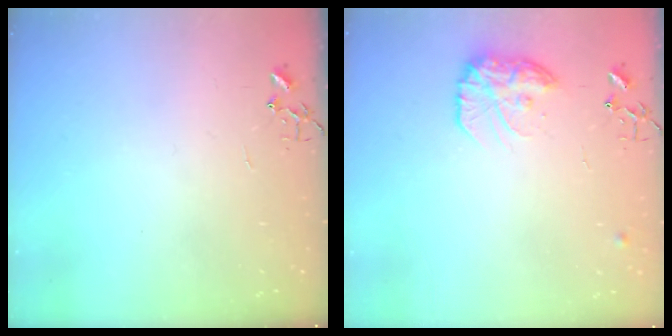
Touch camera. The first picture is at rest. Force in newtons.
{"total": 14.7, "press": 14.7, "slide": 1.0}